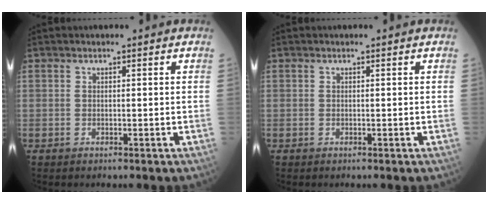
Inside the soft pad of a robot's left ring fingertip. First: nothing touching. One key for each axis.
{"total": 0.0}